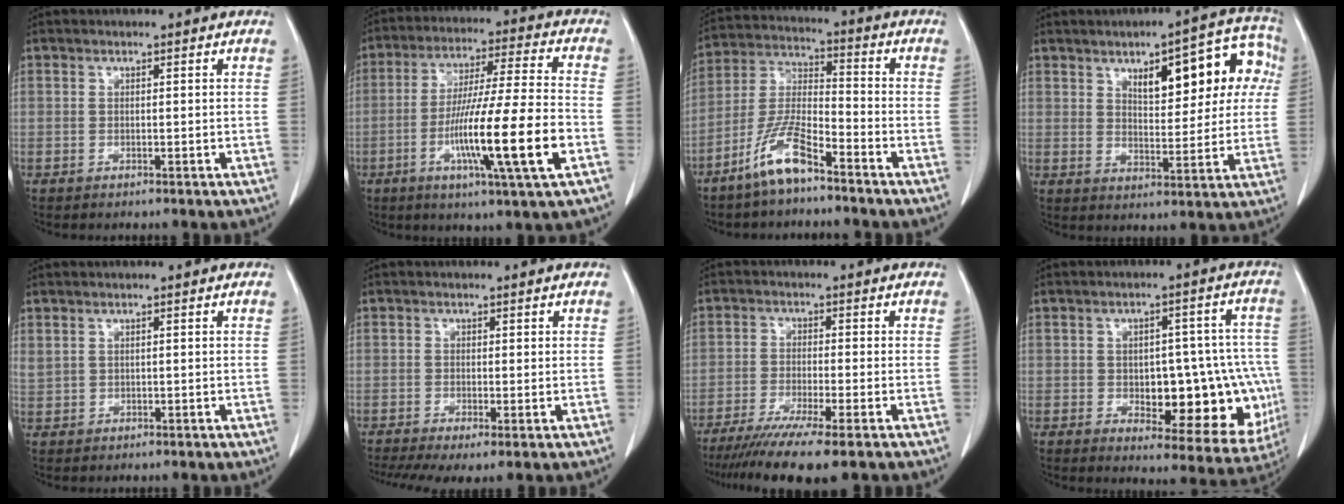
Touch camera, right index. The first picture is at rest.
{"total": 15.4, "force": [-4.7, -0.5, 14.6], "torque": [-0.264, -0.013, -0.081]}
{"total": 9.5, "force": [-6.5, 1.8, 6.7], "torque": [-0.149, -0.009, -0.132]}
{"total": 13.7, "force": [4.7, 5.2, 11.8], "torque": [-0.141, 0.035, 0.064]}
{"total": 1.5, "force": [0.9, 0.9, 0.6], "torque": [-0.021, 0.015, 0.031]}
{"total": 6.3, "force": [-3.4, 2.1, 4.8], "torque": [-0.090, -0.014, -0.060]}
{"total": 10.4, "force": [-7.8, -0.1, 6.9], "torque": [-0.109, -0.026, -0.123]}
{"total": 16.4, "force": [-2.8, 7.3, 14.5], "torque": [-0.133, 0.028, -0.008]}